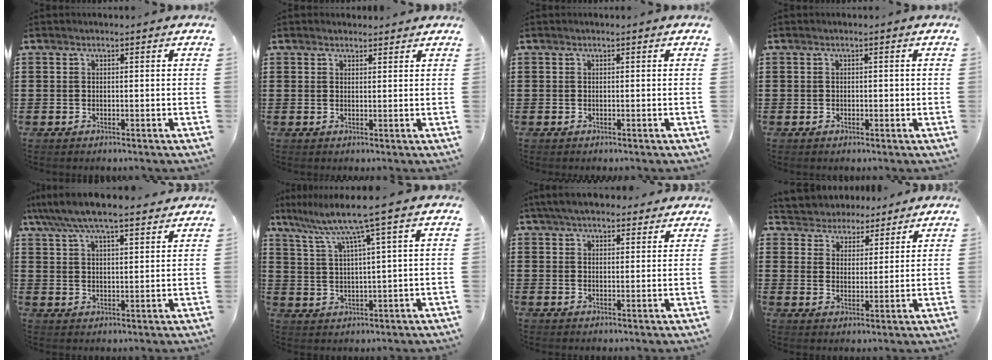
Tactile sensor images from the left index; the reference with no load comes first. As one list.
[{"total": 1.5, "force": [1.4, 0.5, 0.1], "torque": [-0.004, 0.002, 0.029]}, {"total": 0.0}, {"total": 0.6, "force": [0.1, 0.4, 0.4], "torque": [-0.010, 0.003, 0.001]}, {"total": 5.9, "force": [5.3, 0.8, 2.7], "torque": [-0.070, -0.018, 0.092]}, {"total": 6.7, "force": [4.4, -0.8, 5.0], "torque": [-0.116, -0.025, 0.069]}, {"total": 4.6, "force": [4.2, 1.1, 1.6], "torque": [-0.042, -0.003, 0.079]}, {"total": 4.1, "force": [3.8, 1.3, -0.7], "torque": [-0.012, -0.017, 0.067]}]